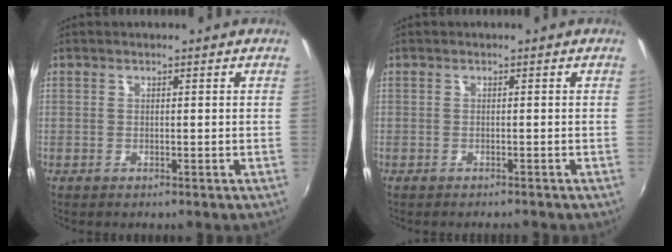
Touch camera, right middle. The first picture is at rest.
{"total": 1.1, "force": [-1.0, 0.2, 0.2], "torque": [-0.007, -0.006, -0.016]}